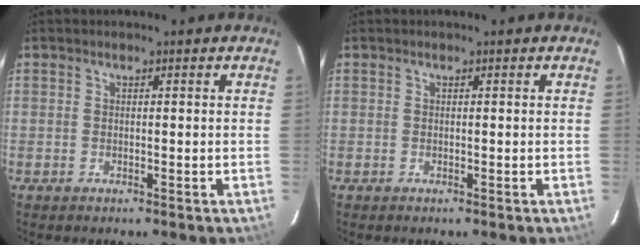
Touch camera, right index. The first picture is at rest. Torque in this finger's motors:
{"motor_torque": [-0.07, -0.01, 0.03, -0.01]}